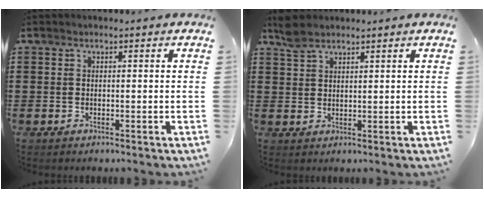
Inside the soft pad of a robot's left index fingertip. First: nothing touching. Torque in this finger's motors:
{"motor_torque": [0.64, -0.29, 0.03, 0.06]}